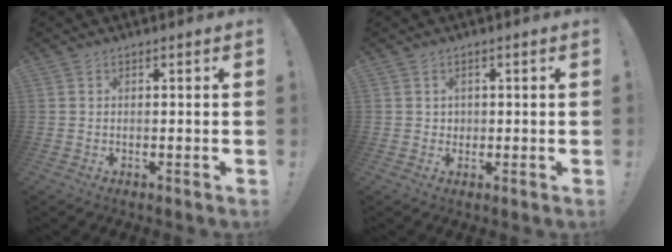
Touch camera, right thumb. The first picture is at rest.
{"total": 1.9, "force": [0.6, 1.8, 0.4], "torque": [-0.005, 0.001, 0.010]}